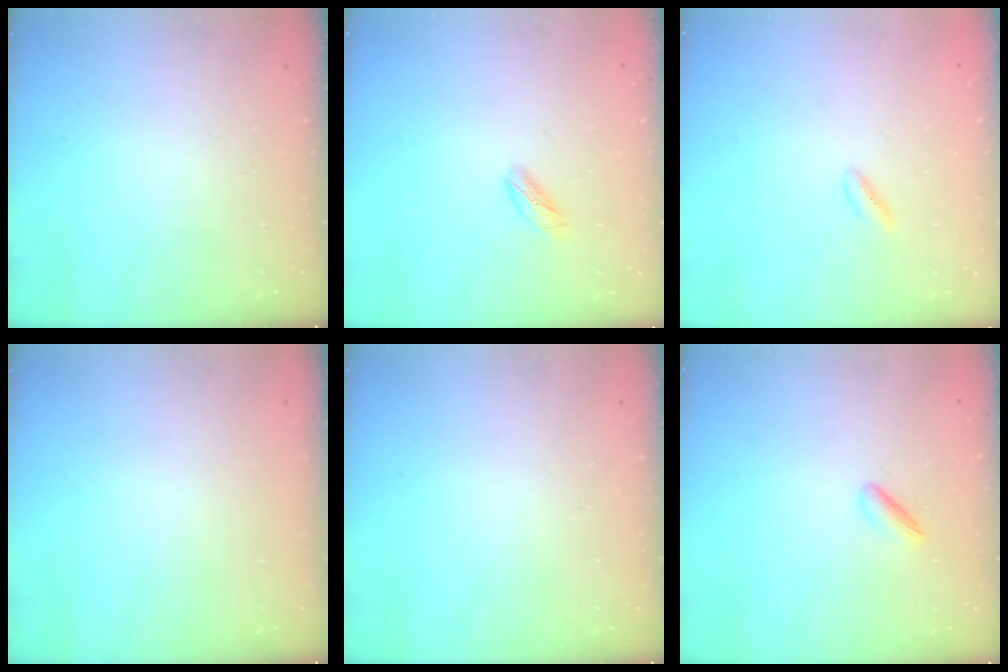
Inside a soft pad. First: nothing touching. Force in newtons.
{"total": 4.4, "press": 4.4, "slide": 0.8}
{"total": 1.8, "press": 1.6, "slide": 0.8}
{"total": 0.0}
{"total": 0.0}
{"total": 3.1, "press": 3.0, "slide": 0.9}